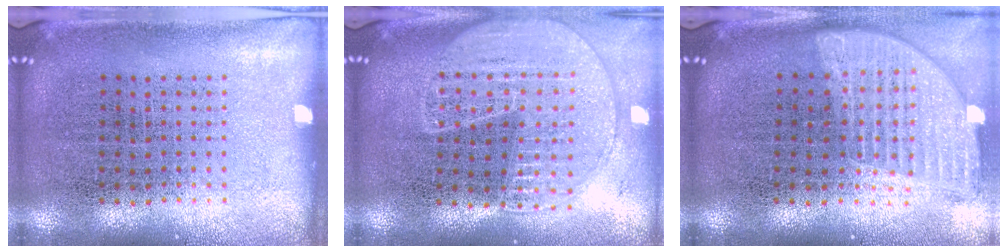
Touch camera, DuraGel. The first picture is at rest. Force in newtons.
{"total": 1.8, "press": 1.7, "slide": 0.6}
{"total": 1.7, "press": 1.5, "slide": 0.9}